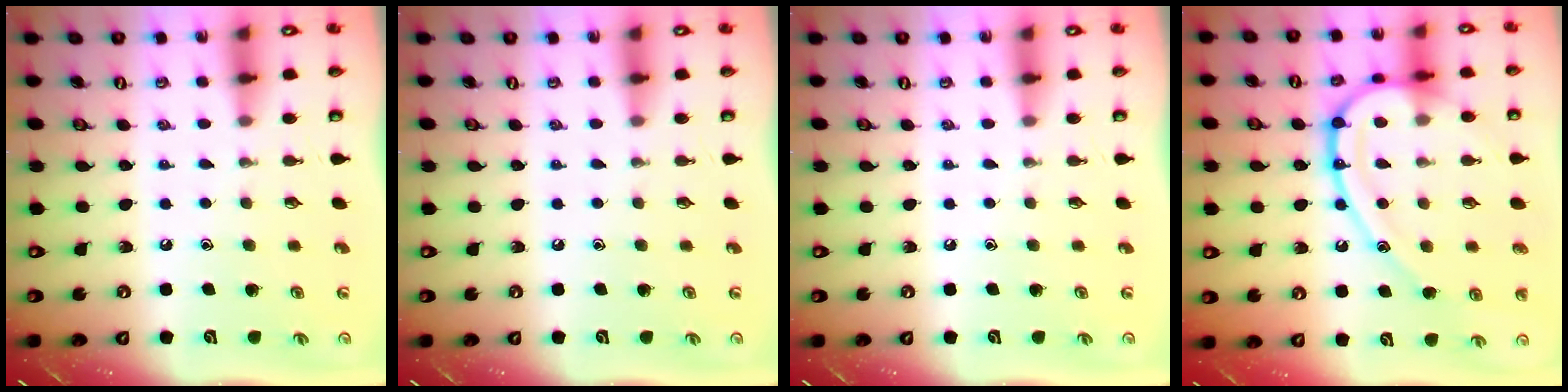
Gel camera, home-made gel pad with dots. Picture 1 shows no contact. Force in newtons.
{"total": 0.0}
{"total": 0.0}
{"total": 20.6, "press": 20.6, "slide": 1.8}